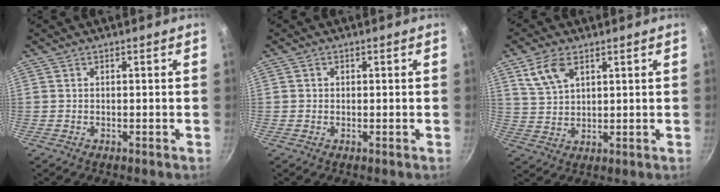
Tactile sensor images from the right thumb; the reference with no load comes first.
{"total": 1.0, "force": [0.1, 0.9, 0.2], "torque": [0.001, 0.000, -0.002]}
{"total": 6.9, "force": [3.7, 3.8, 4.4], "torque": [-0.078, -0.010, 0.077]}